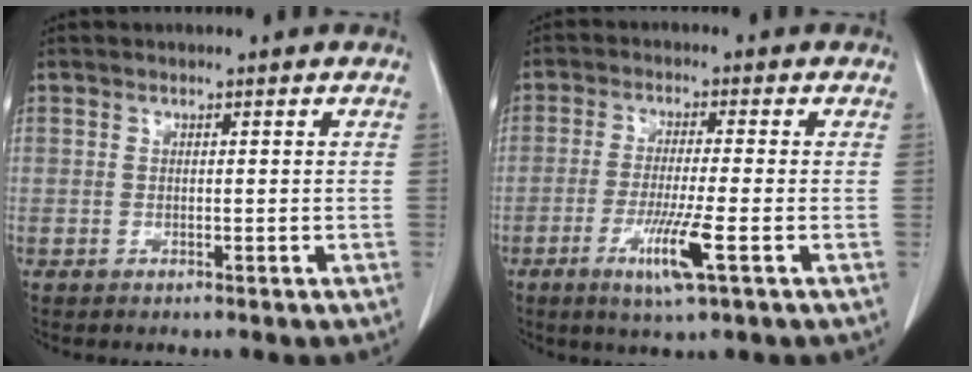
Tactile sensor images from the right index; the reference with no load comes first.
{"total": 7.0, "force": [-2.9, -0.3, 6.4], "torque": [-0.123, -0.020, -0.052]}